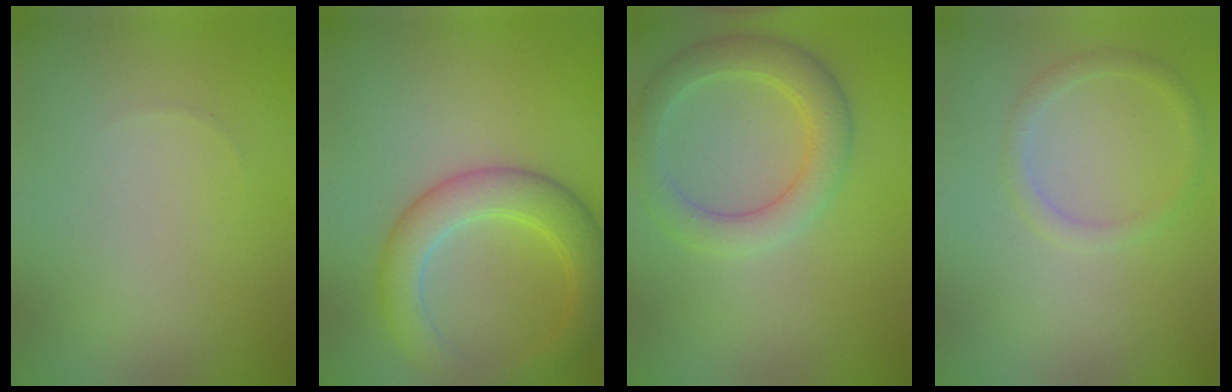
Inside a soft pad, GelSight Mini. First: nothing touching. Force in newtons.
{"total": 4.9, "press": 4.9, "slide": 0.1}
{"total": 4.1, "press": 4.1, "slide": 0.1}
{"total": 1.3, "press": 1.3, "slide": 0.1}